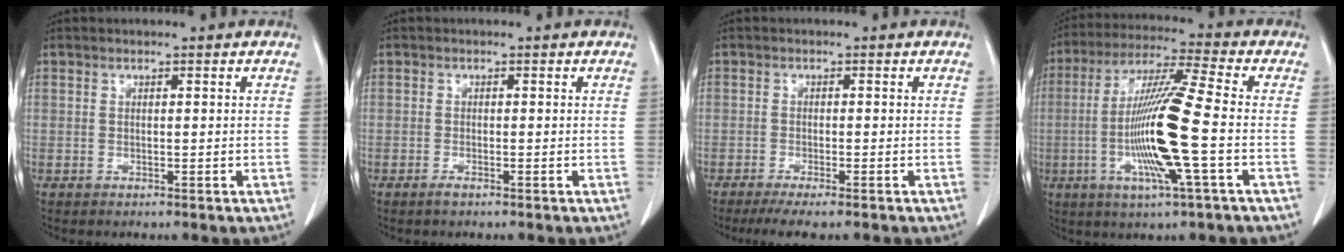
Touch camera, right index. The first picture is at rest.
{"total": 0.9, "force": [-0.6, 0.1, 0.6], "torque": [-0.011, -0.001, -0.008]}
{"total": 5.3, "force": [-4.3, 0.2, 3.1], "torque": [-0.043, -0.011, -0.068]}
{"total": 14.7, "force": [-2.8, -0.5, 14.4], "torque": [-0.287, -0.009, -0.062]}